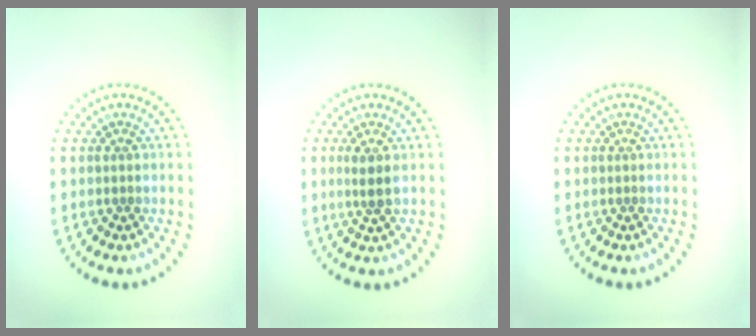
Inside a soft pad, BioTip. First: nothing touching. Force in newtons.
{"total": 1.7, "press": 1.4, "slide": 1.0}
{"total": 0.0}